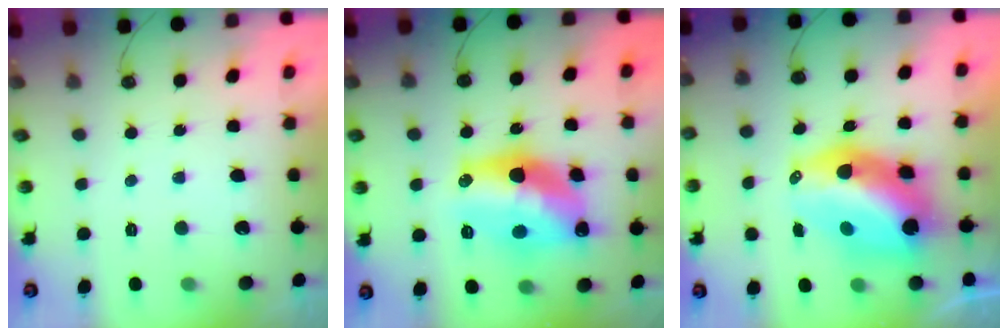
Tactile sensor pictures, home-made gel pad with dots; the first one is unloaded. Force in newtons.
{"total": 17.0, "press": 17.0, "slide": 1.2}
{"total": 14.1, "press": 14.0, "slide": 1.2}